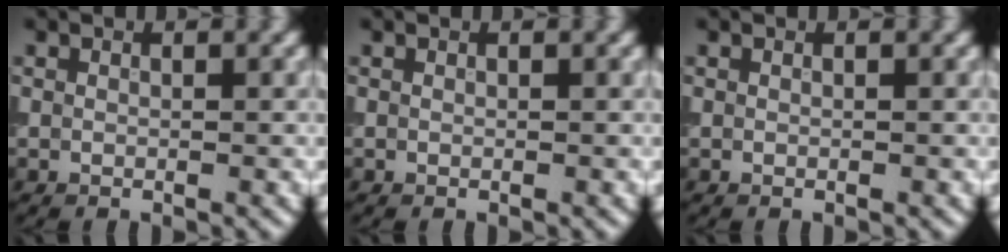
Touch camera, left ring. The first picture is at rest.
{"total": 0.0}
{"total": 0.0}